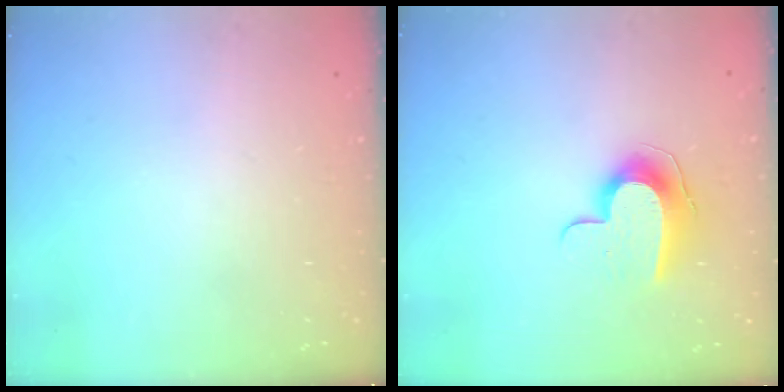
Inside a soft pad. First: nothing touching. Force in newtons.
{"total": 9.6, "press": 9.6, "slide": 0.2}